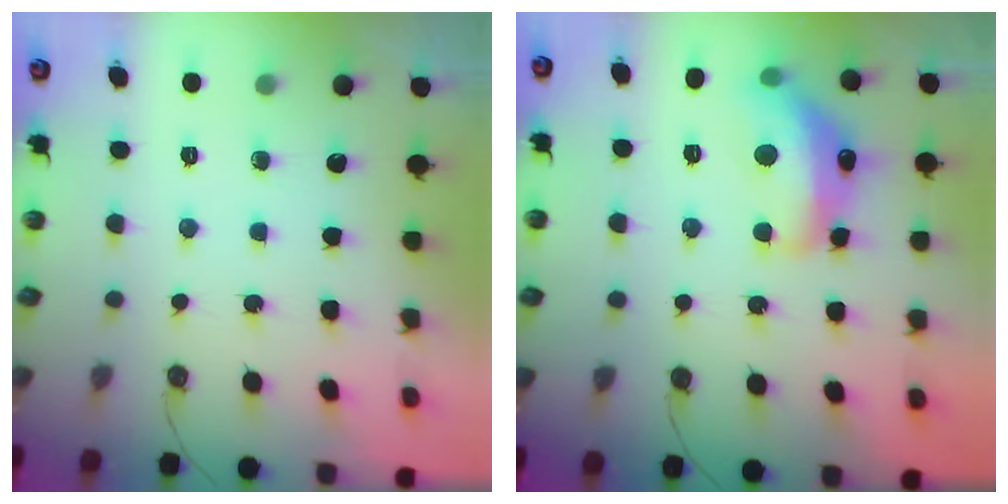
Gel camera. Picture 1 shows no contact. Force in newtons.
{"total": 10.2, "press": 10.1, "slide": 0.6}